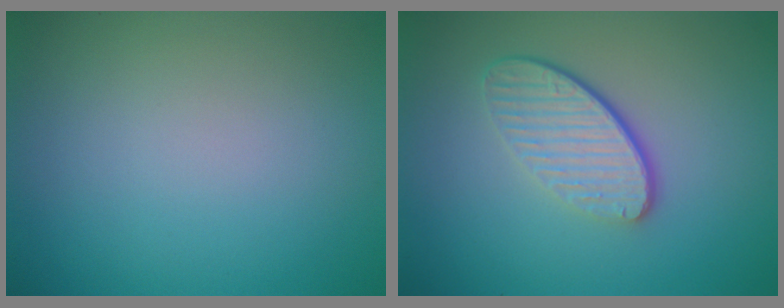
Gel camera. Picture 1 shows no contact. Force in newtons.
{"total": 4.1, "press": 3.0, "slide": 2.9}